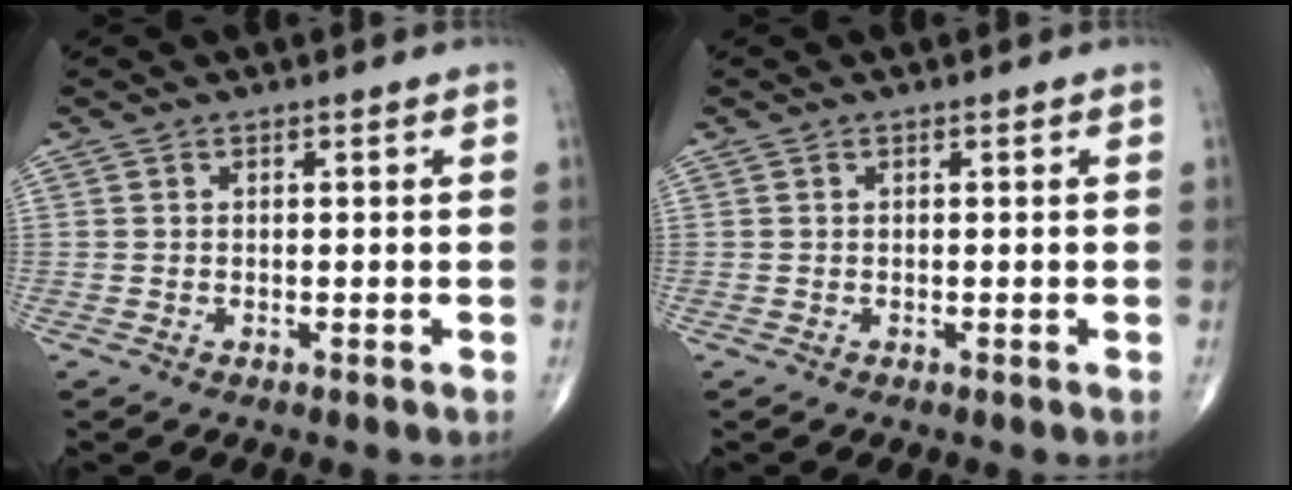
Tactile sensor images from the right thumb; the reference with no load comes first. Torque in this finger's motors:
{"motor_torque": [0.00, 0.00, 0.00, 0.00, 0.00]}